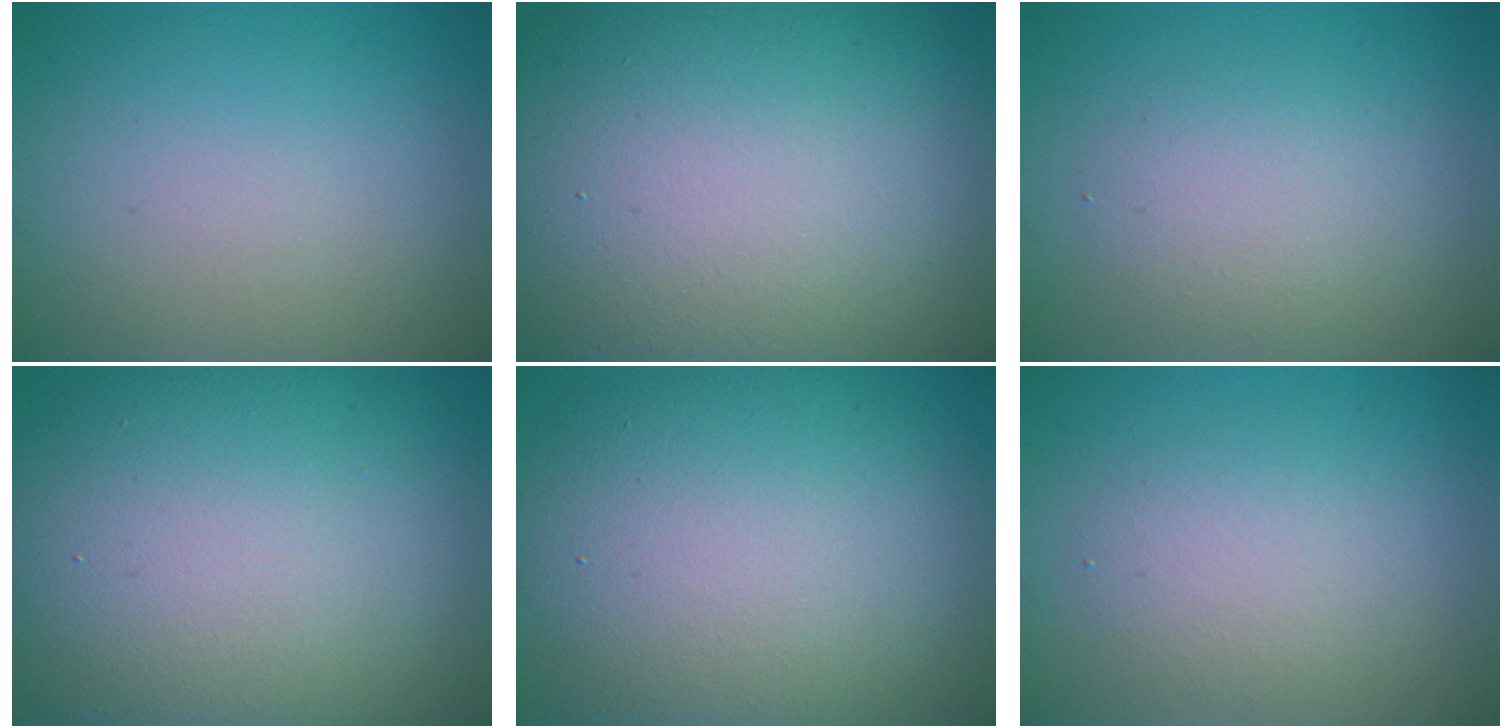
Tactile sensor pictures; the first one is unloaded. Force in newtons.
{"total": 21.1, "press": 21.1, "slide": 1.4}
{"total": 2.8, "press": 2.8, "slide": 0.1}
{"total": 16.7, "press": 16.6, "slide": 1.6}
{"total": 14.0, "press": 13.9, "slide": 0.9}
{"total": 2.9, "press": 2.8, "slide": 0.2}